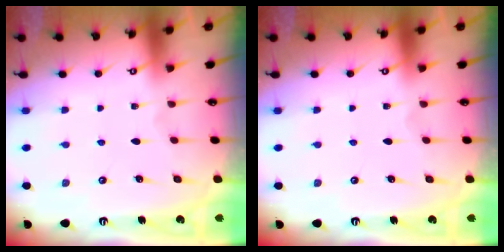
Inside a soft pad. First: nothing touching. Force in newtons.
{"total": 0.0}